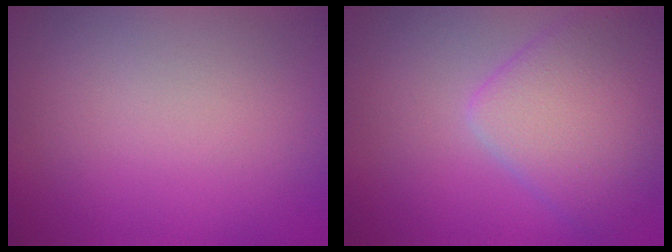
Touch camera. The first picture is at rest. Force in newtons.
{"total": 6.0, "press": 6.0, "slide": 0.1}